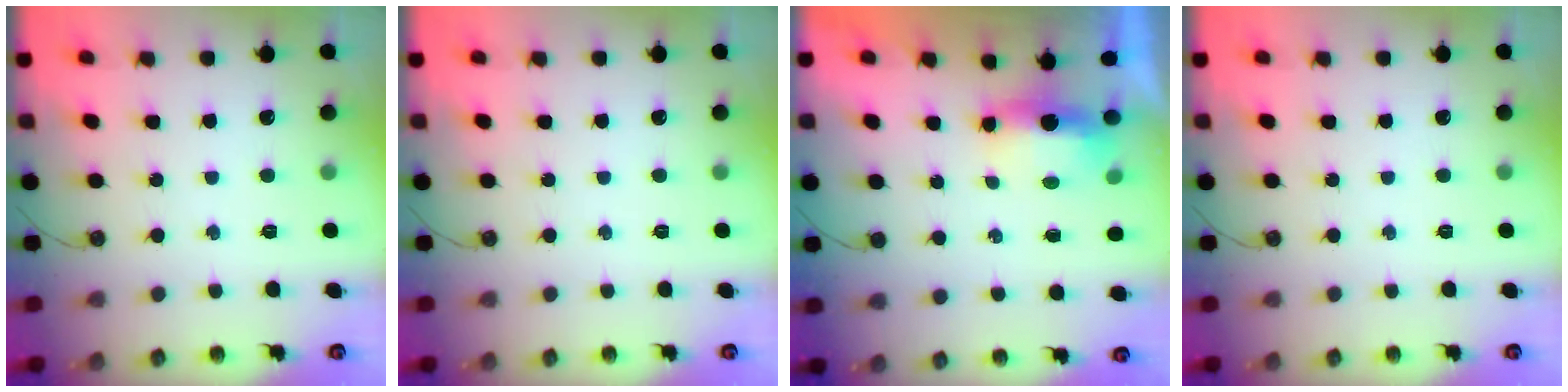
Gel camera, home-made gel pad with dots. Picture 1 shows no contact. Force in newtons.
{"total": 0.0}
{"total": 14.8, "press": 7.2, "slide": 13.0}
{"total": 0.0}